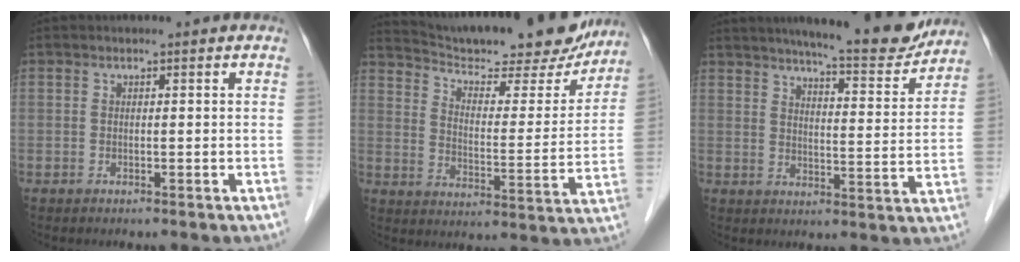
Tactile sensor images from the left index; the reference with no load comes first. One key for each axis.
{"total": 23.5, "fx": 21.4, "fy": 4.3, "fz": 8.9, "tx": -0.134, "ty": -0.027, "tz": 0.290}
{"total": 15.1, "fx": 13.6, "fy": 1.5, "fz": 6.5, "tx": -0.091, "ty": -0.018, "tz": 0.176}